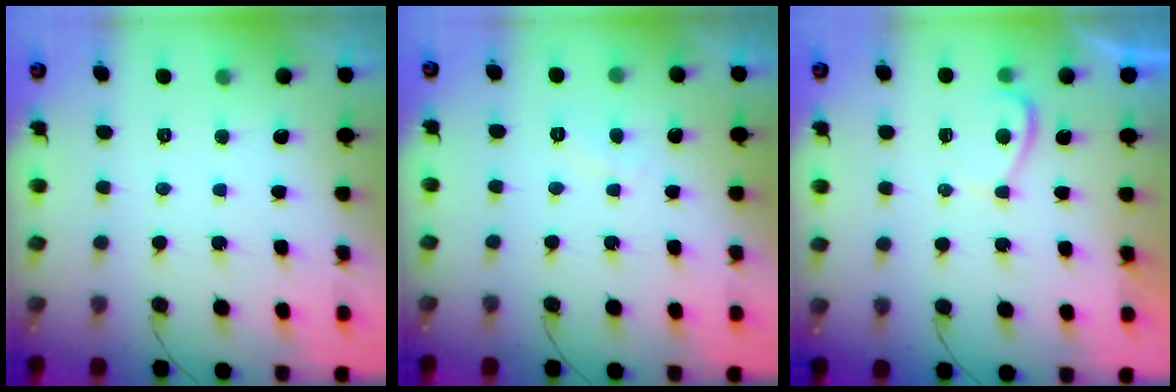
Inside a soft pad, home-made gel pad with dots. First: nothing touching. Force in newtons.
{"total": 1.2, "press": 1.1, "slide": 0.5}
{"total": 1.2, "press": 1.1, "slide": 0.6}